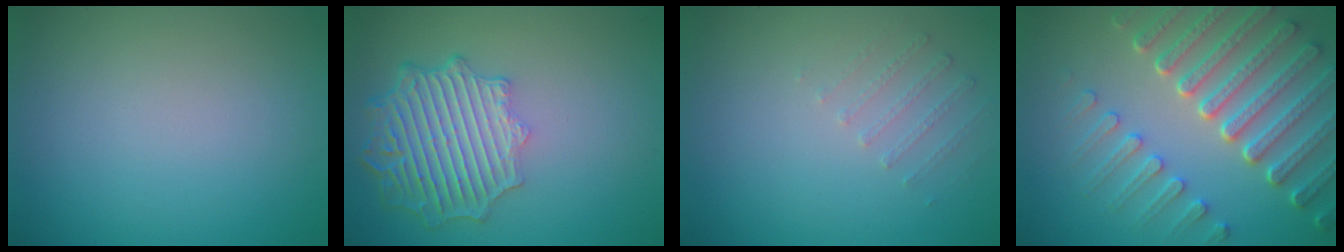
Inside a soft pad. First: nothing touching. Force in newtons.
{"total": 6.7, "press": 5.2, "slide": 4.3}
{"total": 1.1, "press": 0.7, "slide": 0.8}
{"total": 7.8, "press": 6.0, "slide": 5.0}